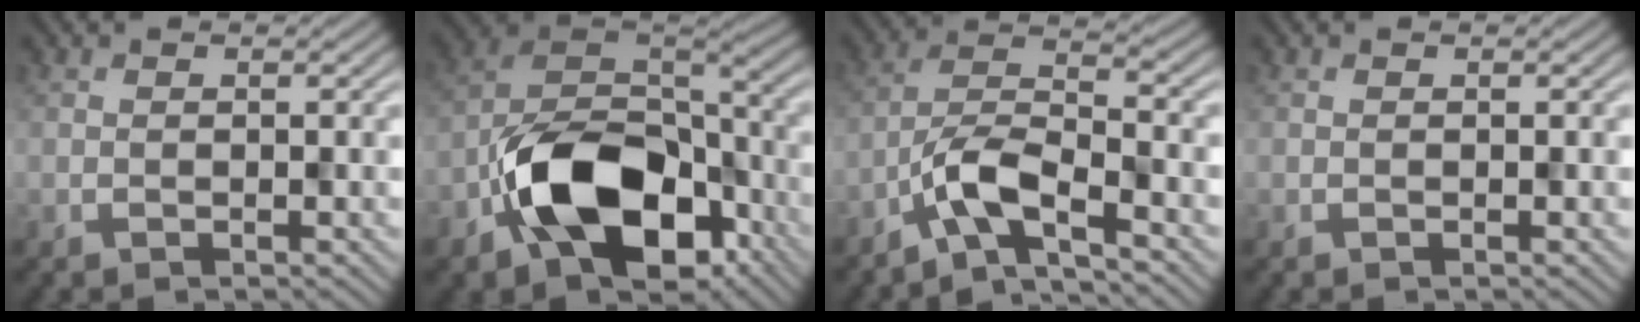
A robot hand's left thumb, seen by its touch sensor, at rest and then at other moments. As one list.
[{"total": 13.9, "force": [-6.8, 8.3, 8.9], "torque": [-0.157, -0.015, -0.133]}, {"total": 6.0, "force": [-4.0, 1.5, 4.3], "torque": [-0.081, 0.008, -0.088]}, {"total": 0.0}]